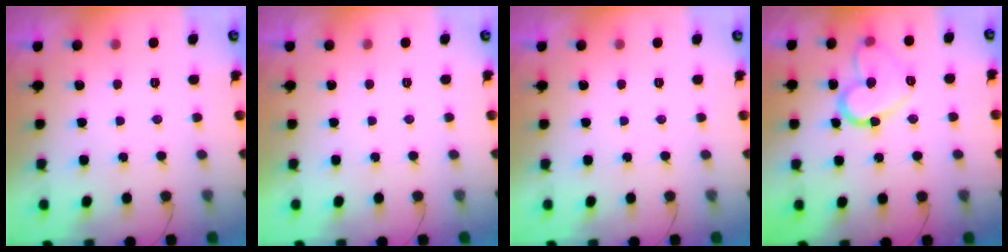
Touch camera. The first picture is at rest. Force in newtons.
{"total": 1.7, "press": 1.6, "slide": 0.0}
{"total": 0.0}
{"total": 13.9, "press": 13.8, "slide": 1.2}